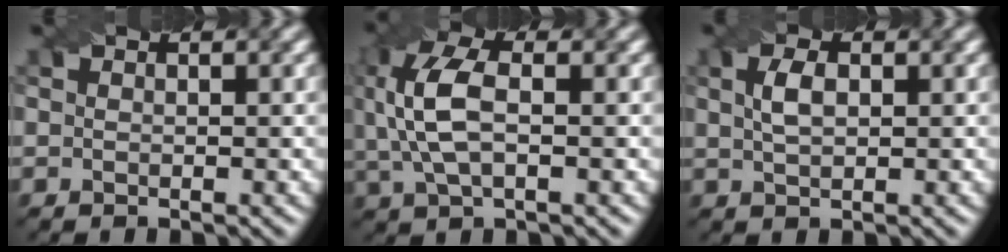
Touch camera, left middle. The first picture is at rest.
{"total": 6.5, "force": [0.8, 3.3, 5.5], "torque": [-0.138, 0.010, 0.013]}
{"total": 2.2, "force": [0.6, 1.2, 1.8], "torque": [-0.041, 0.003, 0.014]}